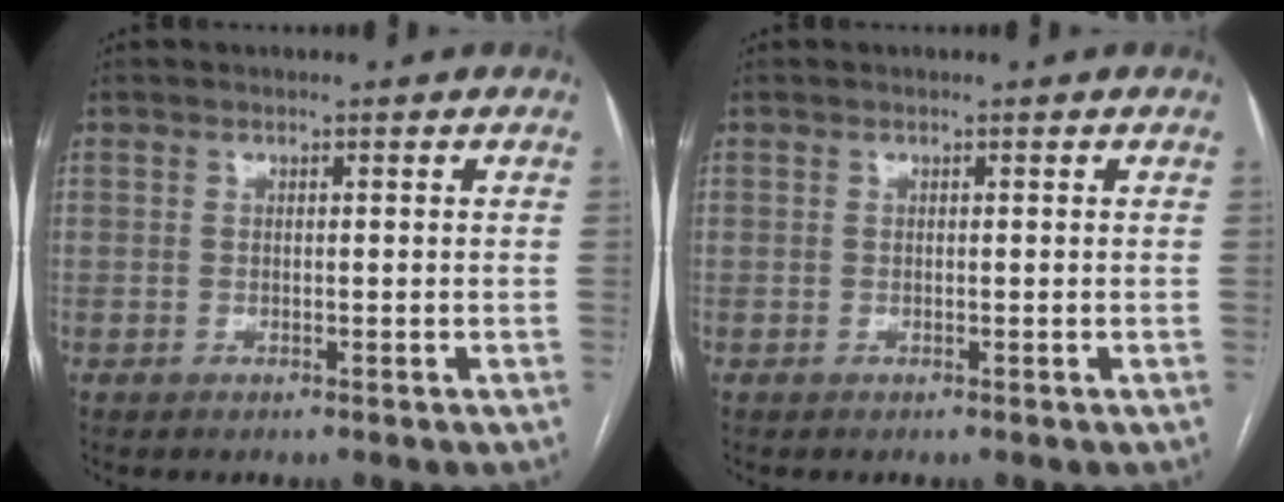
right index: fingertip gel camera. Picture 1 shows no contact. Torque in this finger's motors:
{"motor_torque": [0.00, 0.00, 0.00, 0.00]}